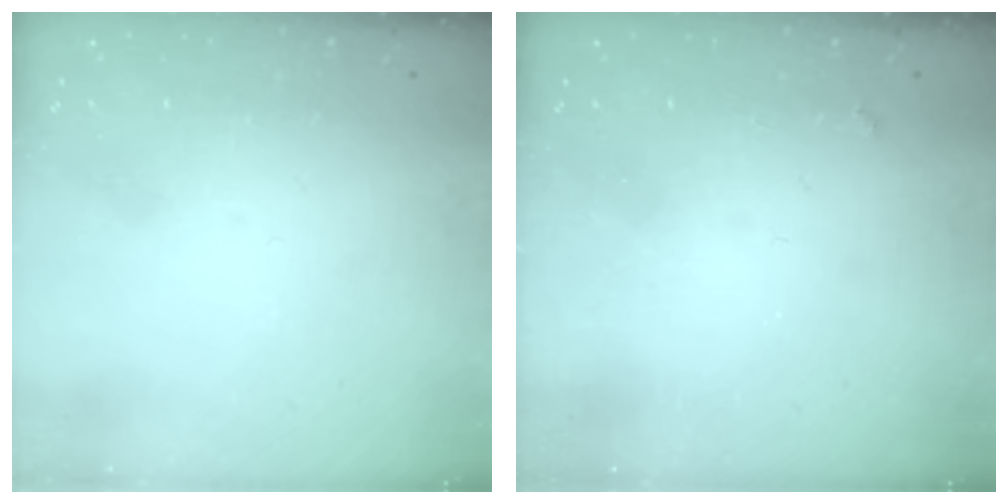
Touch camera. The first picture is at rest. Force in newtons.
{"total": 1.3, "press": 1.3, "slide": 0.4}